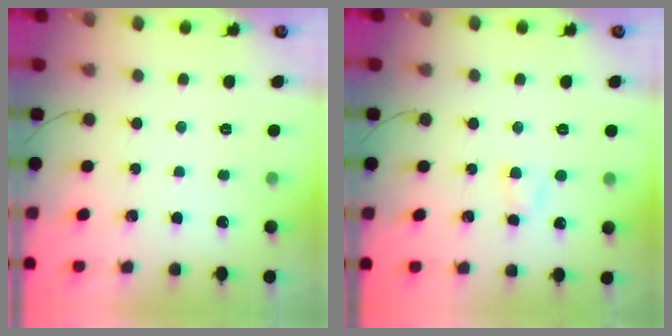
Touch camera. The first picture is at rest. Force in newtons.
{"total": 2.7, "press": 2.5, "slide": 1.2}